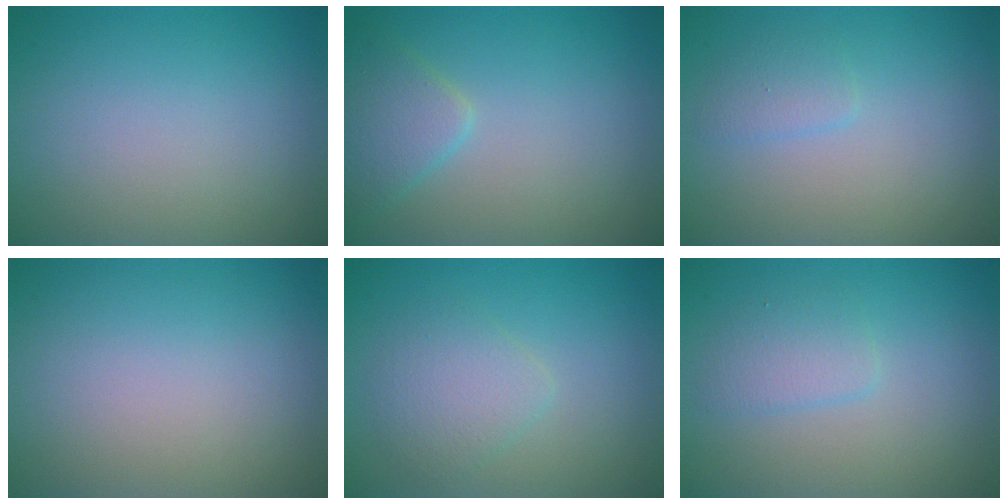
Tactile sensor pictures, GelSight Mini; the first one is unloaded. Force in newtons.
{"total": 2.9, "press": 2.9, "slide": 0.0}
{"total": 1.3, "press": 1.3, "slide": 0.1}
{"total": 0.0}
{"total": 2.6, "press": 2.5, "slide": 0.1}
{"total": 1.9, "press": 1.9, "slide": 0.2}